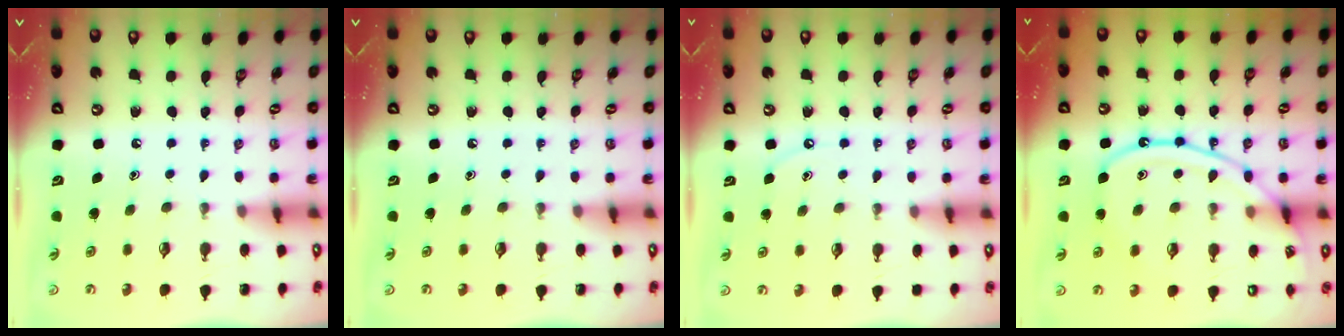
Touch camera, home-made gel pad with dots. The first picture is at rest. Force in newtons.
{"total": 0.0}
{"total": 3.6, "press": 3.5, "slide": 0.5}
{"total": 13.5, "press": 13.4, "slide": 1.2}